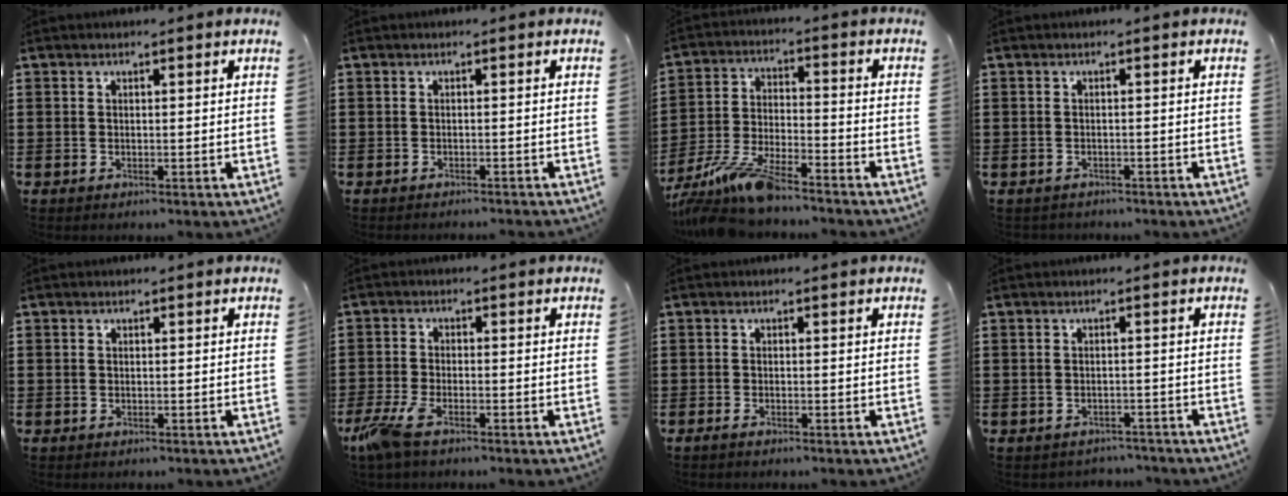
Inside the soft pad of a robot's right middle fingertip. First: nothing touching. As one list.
[{"total": 0.7, "force": [-0.7, 0.0, 0.0], "torque": [-0.002, -0.002, -0.014]}, {"total": 9.3, "force": [-8.2, 1.1, 4.2], "torque": [-0.096, 0.002, -0.163]}, {"total": 0.9, "force": [-0.8, 0.2, -0.2], "torque": [0.002, 0.000, -0.019]}, {"total": 0.5, "force": [-0.2, 0.5, 0.0], "torque": [0.000, 0.003, -0.006]}, {"total": 5.3, "force": [-3.2, 1.5, 4.0], "torque": [-0.112, -0.016, -0.068]}, {"total": 0.7, "force": [-0.5, 0.1, 0.4], "torque": [-0.009, -0.005, -0.010]}, {"total": 1.6, "force": [-1.5, 0.4, -0.2], "torque": [-0.004, 0.001, -0.035]}]